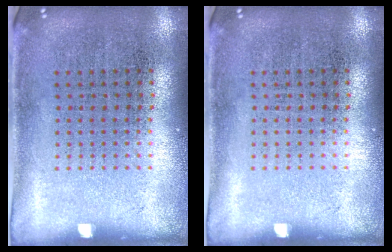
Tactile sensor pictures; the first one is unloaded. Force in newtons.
{"total": 0.0}